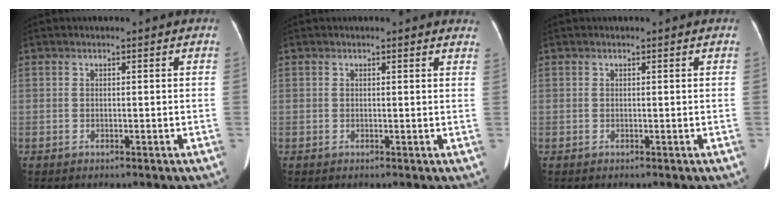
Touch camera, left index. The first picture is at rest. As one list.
[{"total": 3.1, "force": [2.9, 0.8, 0.5], "torque": [0.001, -0.008, 0.008]}, {"total": 0.0}]